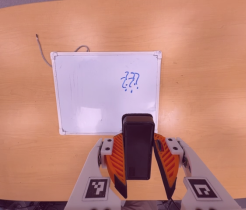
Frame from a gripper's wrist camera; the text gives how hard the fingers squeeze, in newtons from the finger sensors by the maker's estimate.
{"total": 5.3, "left": 4.0, "right": 6.6}